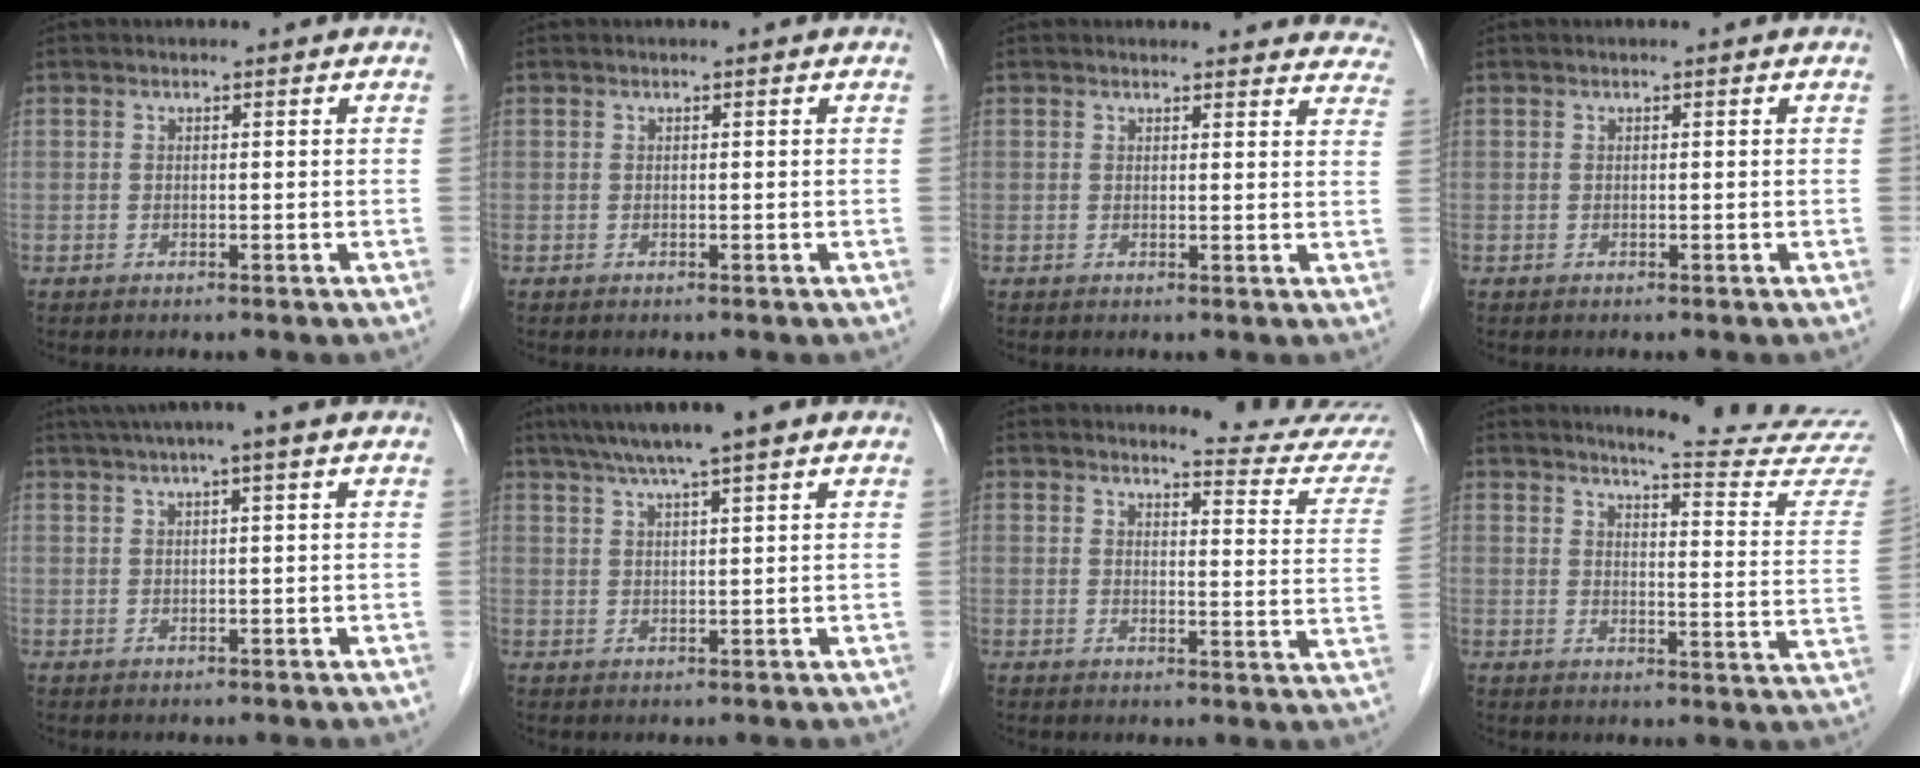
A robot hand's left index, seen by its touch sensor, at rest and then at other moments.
{"total": 0.0}
{"total": 12.7, "force": [12.2, 3.3, 1.6], "torque": [0.024, -0.027, 0.102]}
{"total": 0.0}
{"total": 6.3, "force": [4.4, -0.5, 4.5], "torque": [-0.073, 0.032, 0.068]}
{"total": 8.4, "force": [6.0, 0.3, 5.9], "torque": [-0.091, 0.034, 0.094]}
{"total": 11.4, "force": [11.3, -0.4, 1.0], "torque": [-0.004, -0.089, 0.111]}
{"total": 16.4, "force": [15.9, -1.3, 3.5], "torque": [-0.044, -0.122, 0.174]}